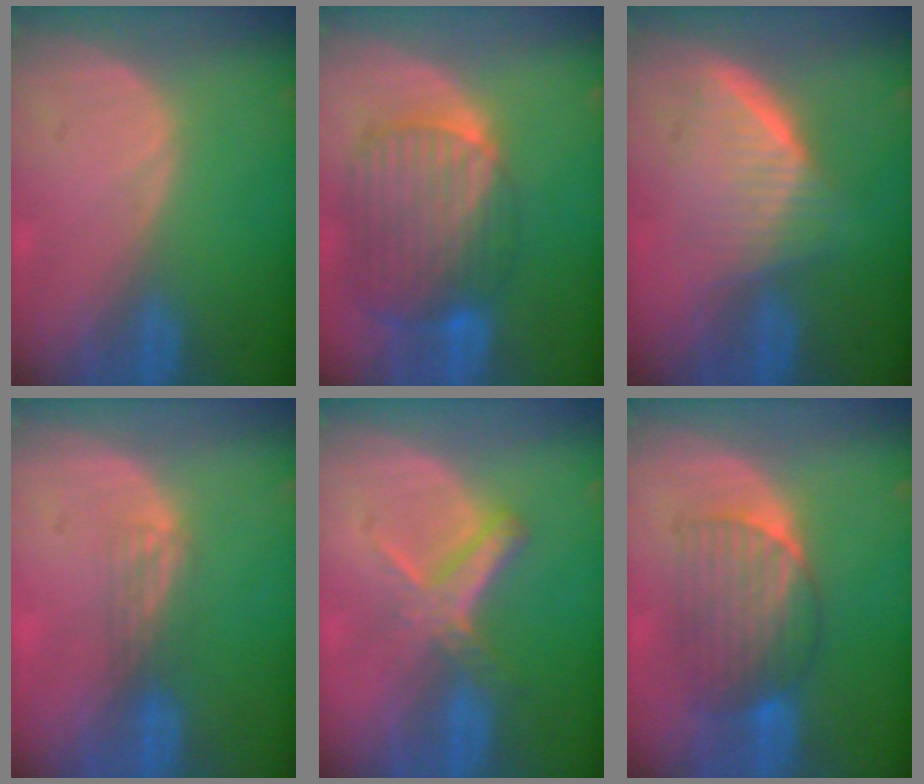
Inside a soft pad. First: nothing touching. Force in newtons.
{"total": 10.6, "press": 9.1, "slide": 5.4}
{"total": 6.7, "press": 6.0, "slide": 2.9}
{"total": 2.2, "press": 1.8, "slide": 1.2}
{"total": 5.6, "press": 5.2, "slide": 2.2}
{"total": 6.9, "press": 6.9, "slide": 0.4}